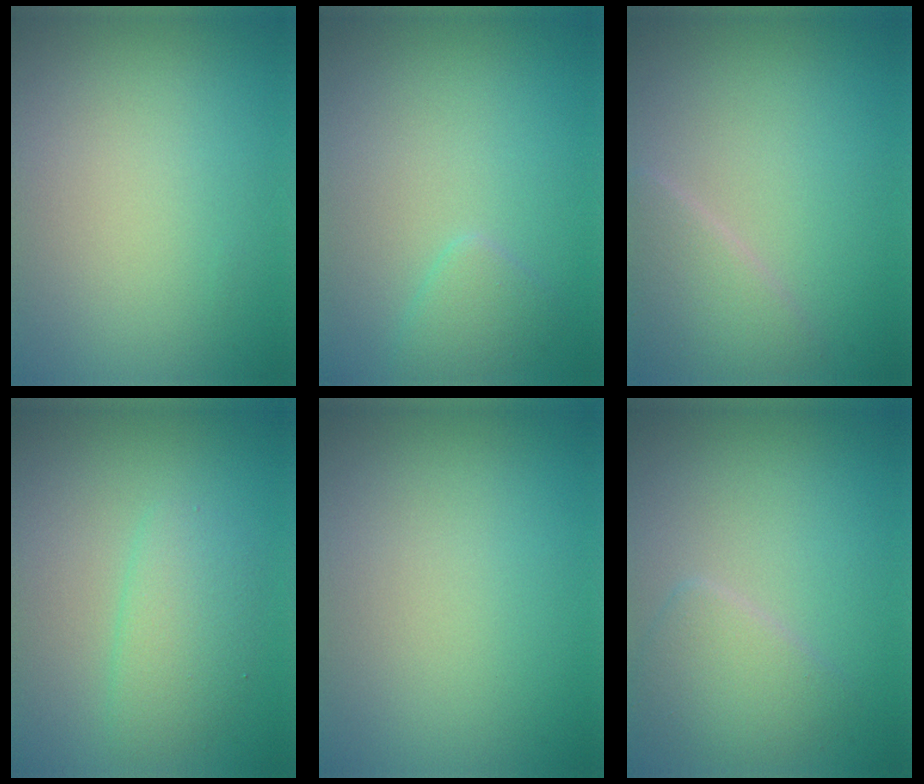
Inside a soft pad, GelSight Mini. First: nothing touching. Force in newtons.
{"total": 1.6, "press": 1.6, "slide": 0.1}
{"total": 2.8, "press": 2.8, "slide": 0.3}
{"total": 2.8, "press": 2.8, "slide": 0.1}
{"total": 0.0}
{"total": 2.9, "press": 2.9, "slide": 0.1}